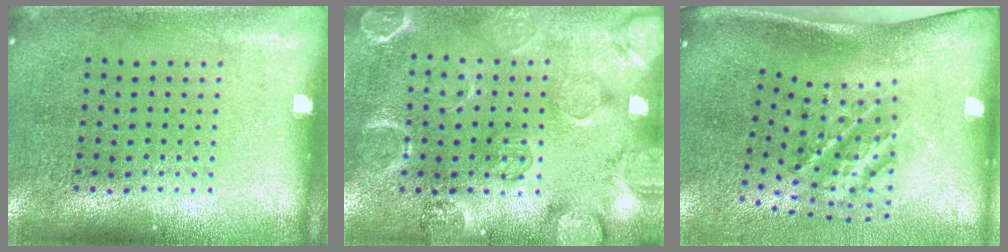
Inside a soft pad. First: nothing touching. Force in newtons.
{"total": 2.3, "press": 2.1, "slide": 0.9}
{"total": 2.1, "press": 1.3, "slide": 1.7}